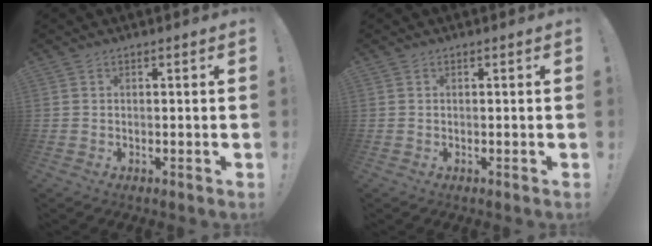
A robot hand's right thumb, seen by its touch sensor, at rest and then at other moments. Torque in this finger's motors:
{"motor_torque": [0.00, 0.00, 0.01, 0.01, 0.00]}